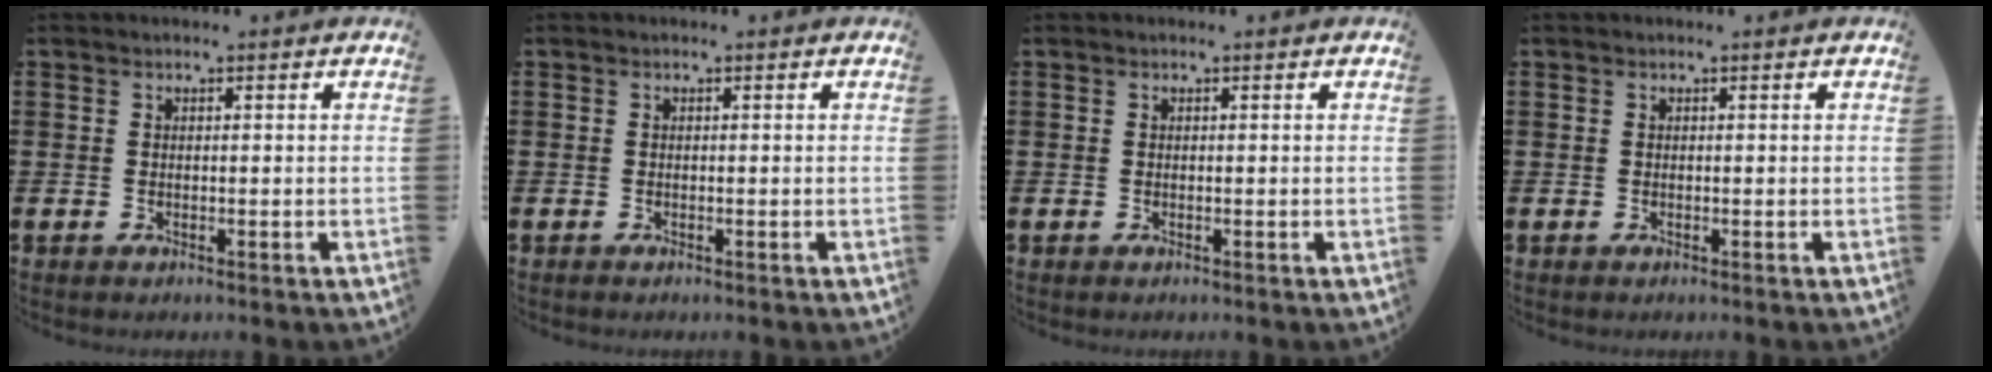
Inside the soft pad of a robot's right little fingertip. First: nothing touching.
{"total": 0.0}
{"total": 0.0}
{"total": 0.0}